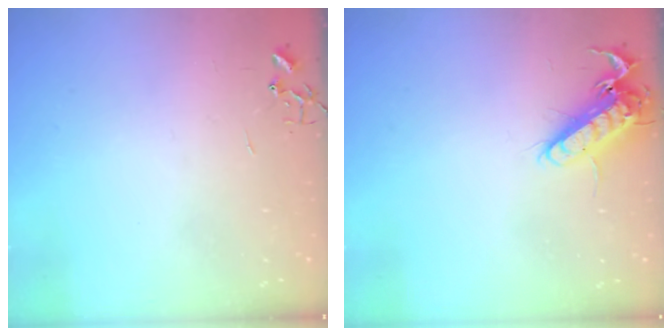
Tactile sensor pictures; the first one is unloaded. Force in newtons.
{"total": 13.8, "press": 13.7, "slide": 2.0}